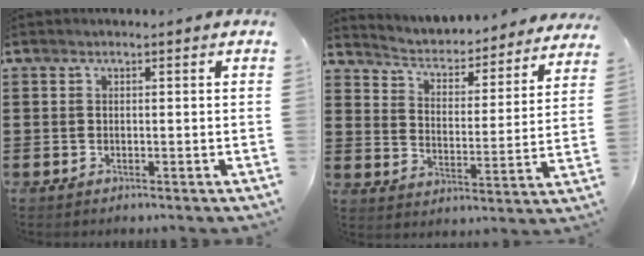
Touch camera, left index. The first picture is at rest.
{"total": 2.9, "force": [2.9, 0.5, 0.6], "torque": [-0.031, -0.032, 0.038]}